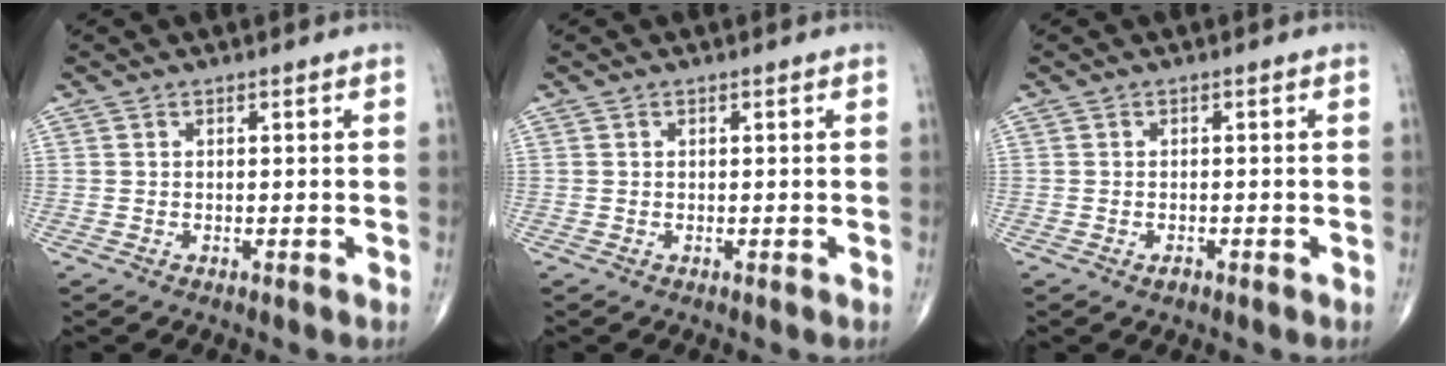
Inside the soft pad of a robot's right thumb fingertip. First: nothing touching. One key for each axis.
{"total": 0.0}
{"total": 1.1, "fx": -0.7, "fy": 0.6, "fz": 0.7, "tx": -0.010, "ty": 0.003, "tz": -0.012}